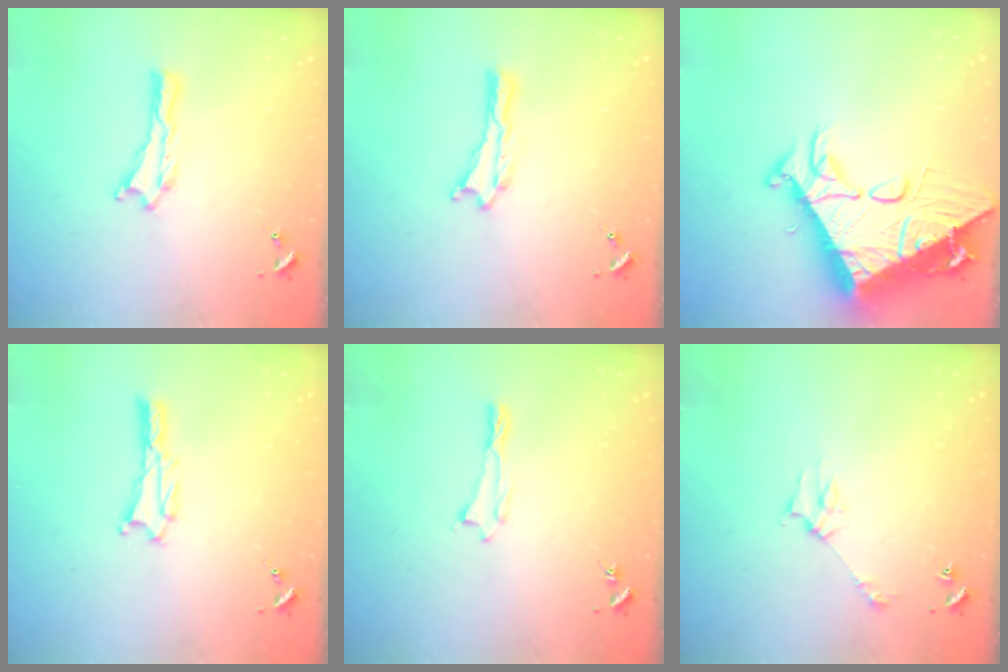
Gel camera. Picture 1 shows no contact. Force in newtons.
{"total": 0.0}
{"total": 15.2, "press": 15.0, "slide": 1.9}
{"total": 1.3, "press": 1.3, "slide": 0.3}
{"total": 0.0}
{"total": 2.8, "press": 2.8, "slide": 0.2}